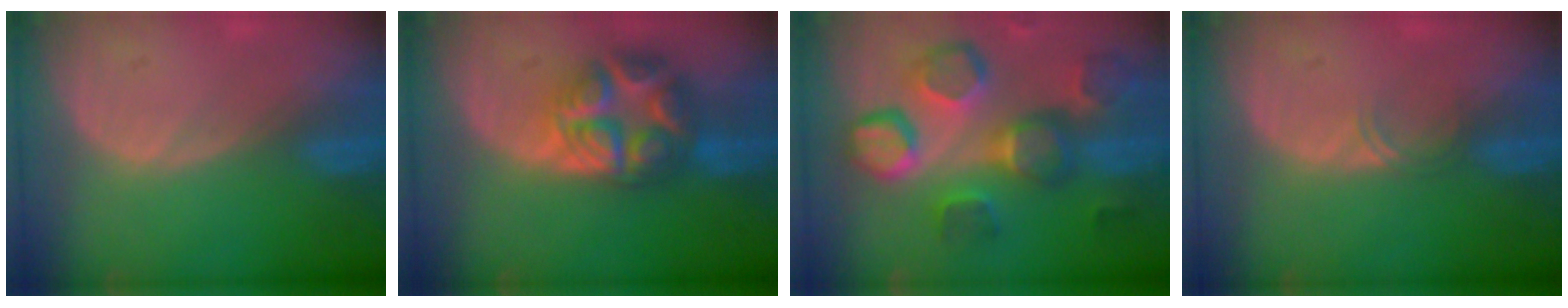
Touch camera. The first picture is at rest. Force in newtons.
{"total": 8.8, "press": 8.8, "slide": 0.6}
{"total": 11.9, "press": 10.8, "slide": 5.0}
{"total": 1.4, "press": 1.1, "slide": 0.9}